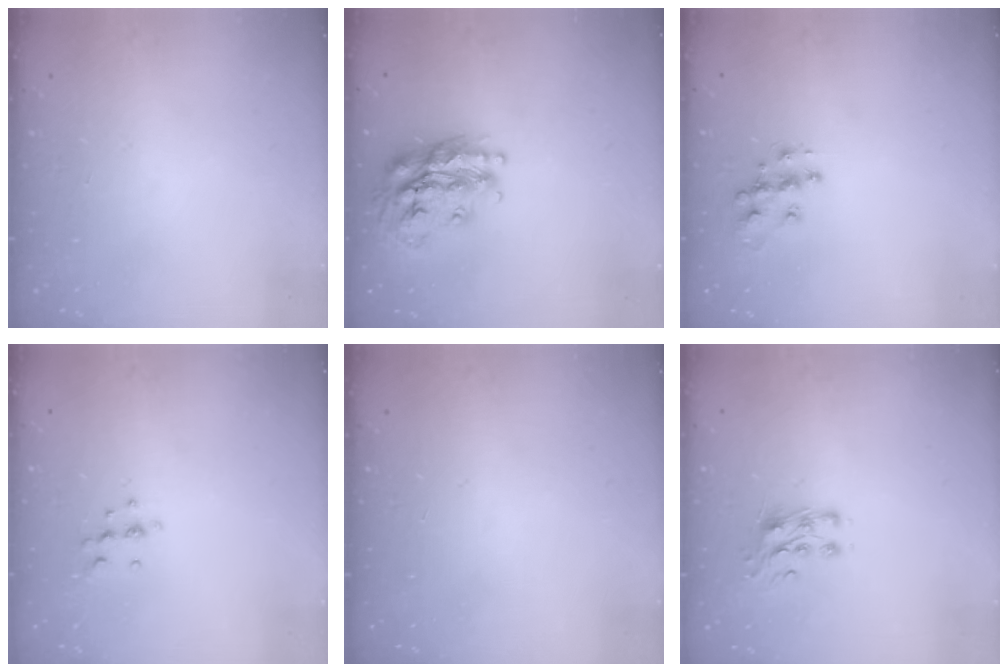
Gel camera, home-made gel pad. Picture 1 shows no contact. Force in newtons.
{"total": 19.2, "press": 19.1, "slide": 1.6}
{"total": 10.2, "press": 10.2, "slide": 0.7}
{"total": 6.9, "press": 6.8, "slide": 1.2}
{"total": 0.0}
{"total": 7.8, "press": 7.7, "slide": 0.8}